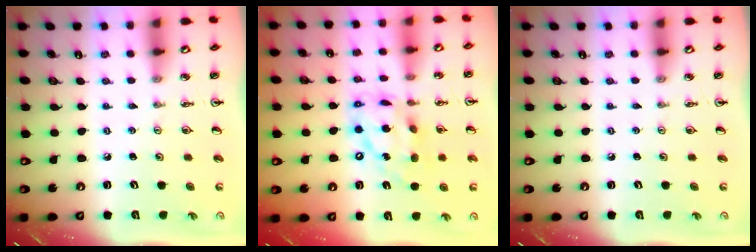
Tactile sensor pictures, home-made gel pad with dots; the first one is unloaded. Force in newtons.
{"total": 13.6, "press": 13.6, "slide": 1.0}
{"total": 0.0}